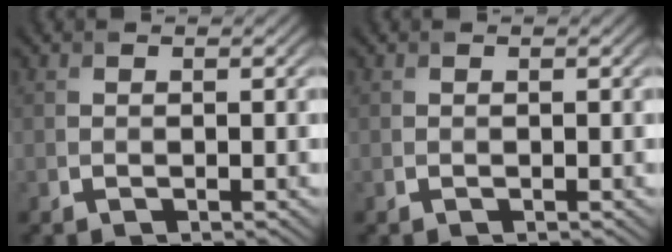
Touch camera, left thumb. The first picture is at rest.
{"total": 0.0}